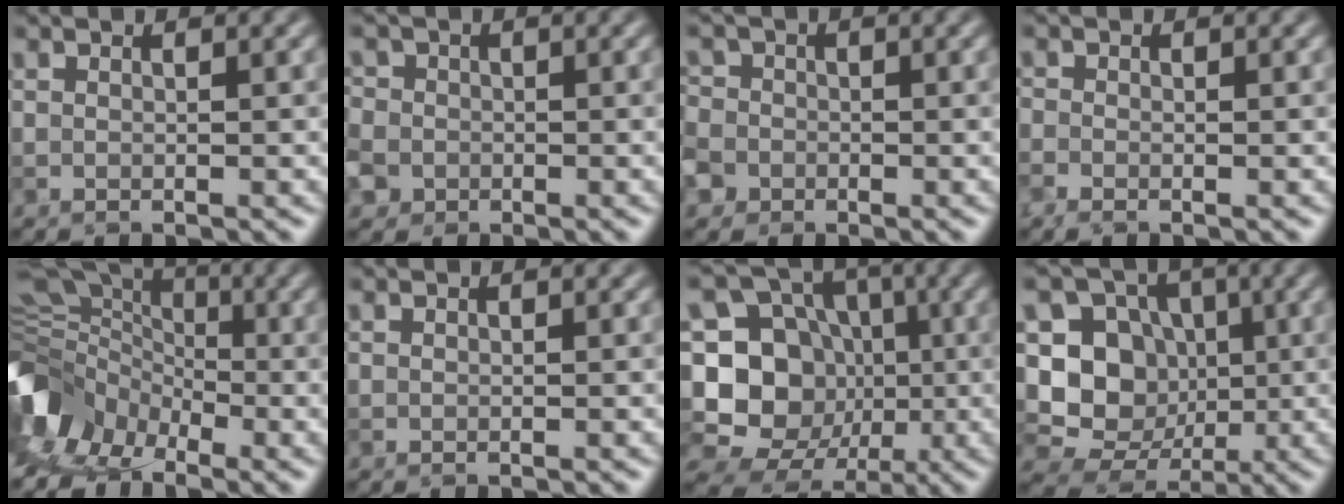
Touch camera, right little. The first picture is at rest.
{"total": 4.6, "force": [-1.5, 4.1, 1.6], "torque": [-0.039, 0.004, -0.049]}
{"total": 3.7, "force": [-1.6, 3.1, 1.1], "torque": [-0.019, 0.003, -0.047]}
{"total": 1.1, "force": [-0.8, 0.4, 0.6], "torque": [-0.017, -0.002, -0.021]}
{"total": 7.3, "force": [-2.7, 4.8, 4.8], "torque": [-0.086, -0.006, -0.068]}
{"total": 0.0}
{"total": 15.2, "force": [-2.7, 13.7, 6.1], "torque": [-0.163, 0.033, -0.055]}
{"total": 8.6, "force": [-0.5, 7.6, 4.0], "torque": [-0.059, -0.006, -0.026]}